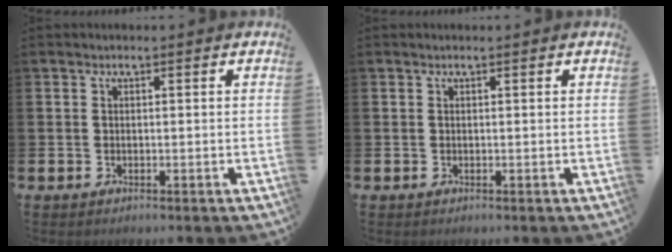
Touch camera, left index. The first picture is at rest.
{"total": 0.0}